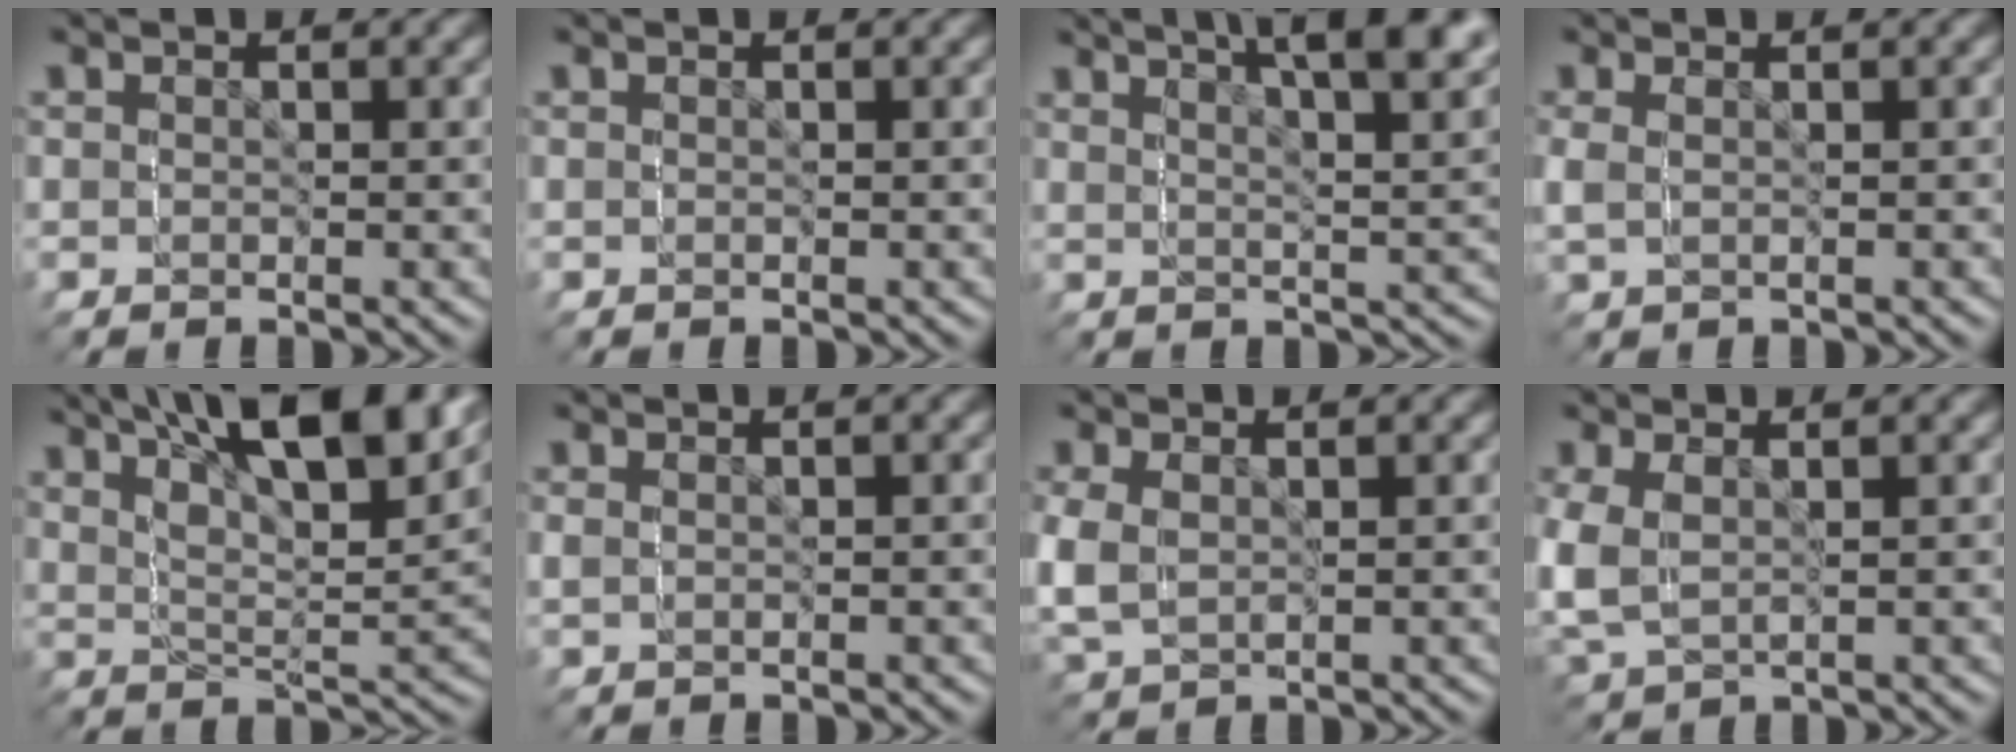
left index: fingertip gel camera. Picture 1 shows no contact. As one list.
[{"total": 0.0}, {"total": 5.3, "force": [4.2, 0.0, 3.2], "torque": [-0.040, 0.033, 0.052]}, {"total": 1.2, "force": [-0.8, -0.7, -0.6], "torque": [-0.001, 0.004, -0.008]}, {"total": 10.8, "force": [8.4, 3.1, 5.9], "torque": [-0.114, 0.057, 0.101]}, {"total": 1.0, "force": [-0.4, -0.9, 0.0], "torque": [-0.003, 0.008, -0.006]}, {"total": 2.8, "force": [-0.2, 2.7, 0.7], "torque": [-0.037, -0.010, 0.003]}, {"total": 4.1, "force": [-0.3, 3.8, 1.6], "torque": [-0.059, -0.013, 0.003]}]